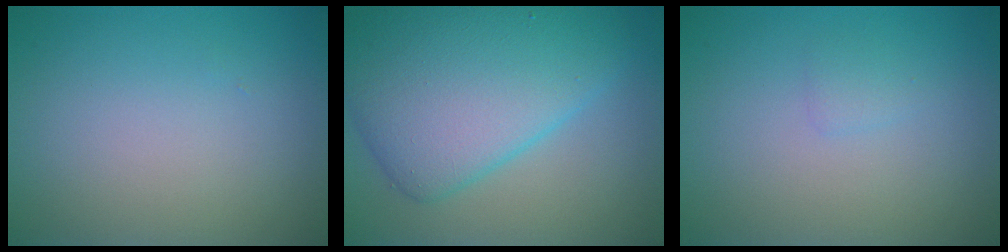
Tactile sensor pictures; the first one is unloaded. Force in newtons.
{"total": 9.4, "press": 9.4, "slide": 0.1}
{"total": 0.8, "press": 0.8, "slide": 0.1}